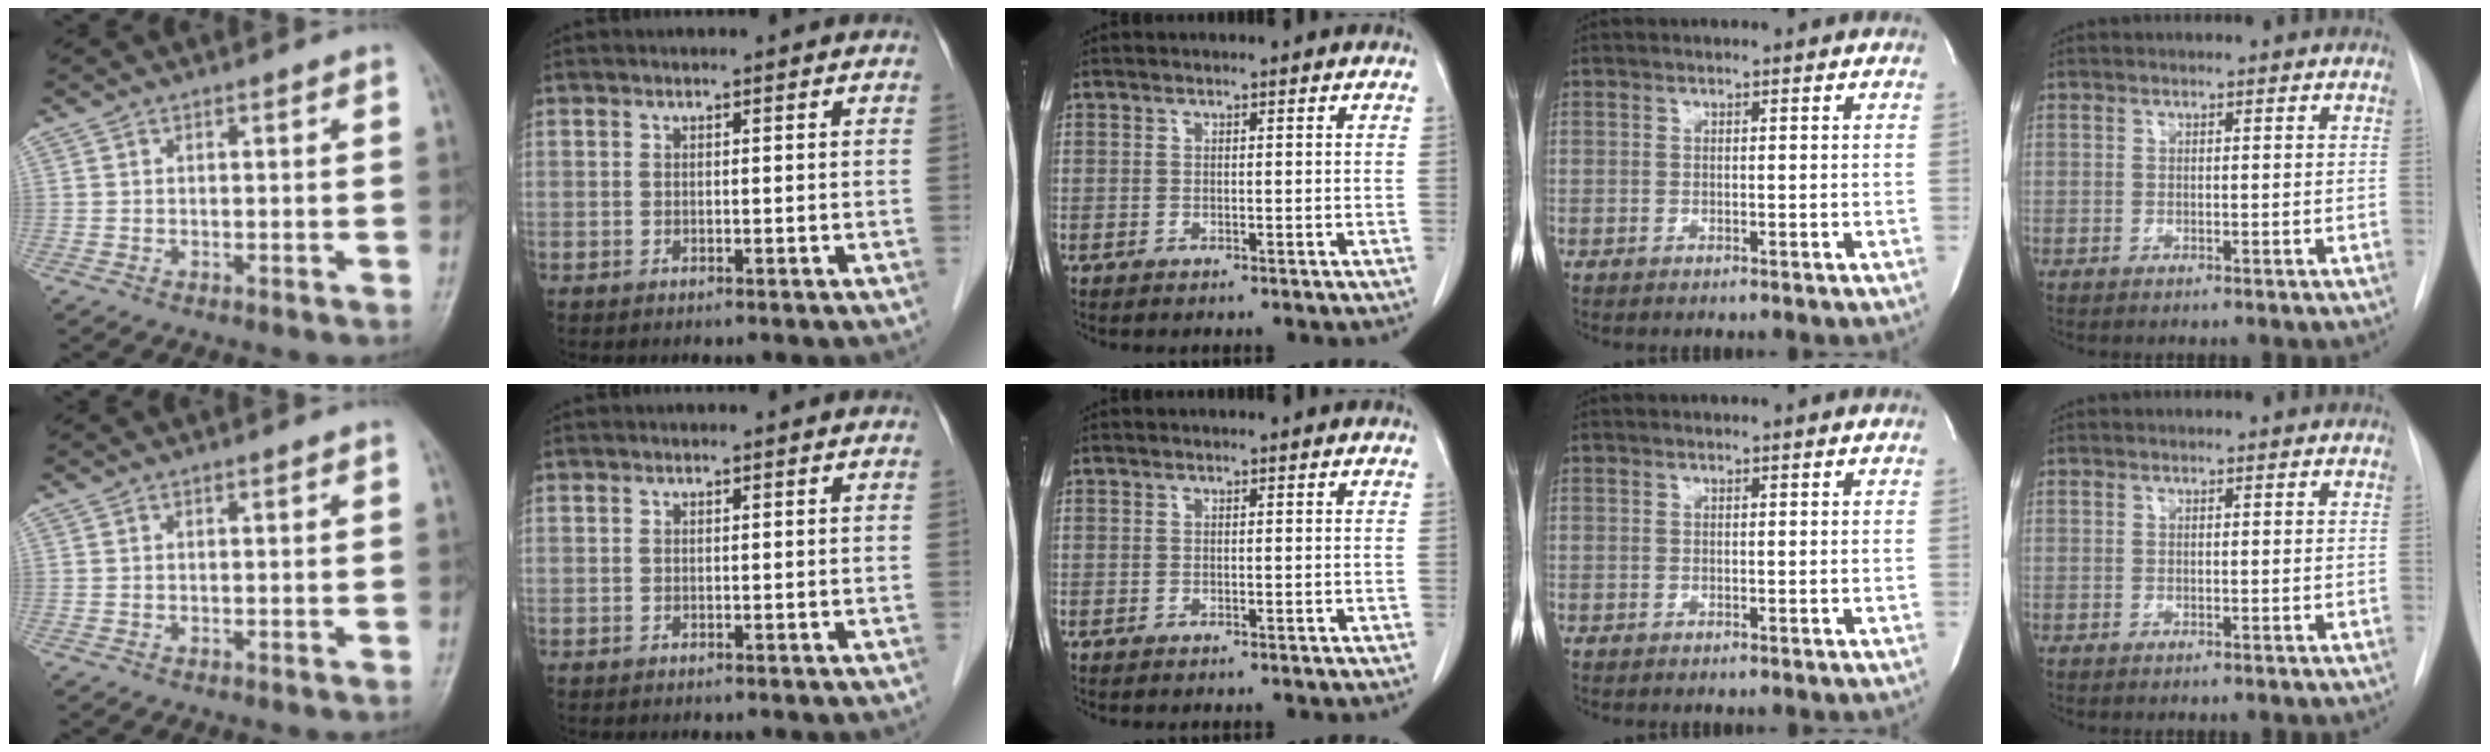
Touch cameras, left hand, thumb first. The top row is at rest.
{}